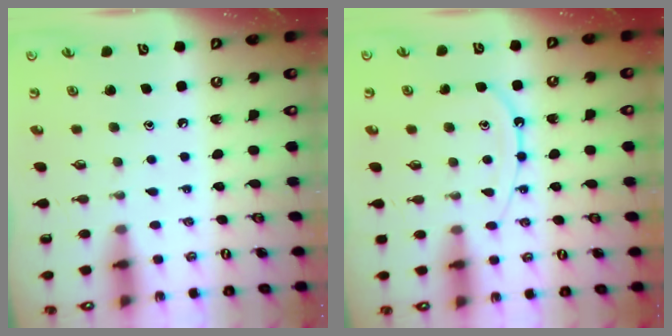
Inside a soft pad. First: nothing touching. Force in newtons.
{"total": 10.5, "press": 10.5, "slide": 0.7}